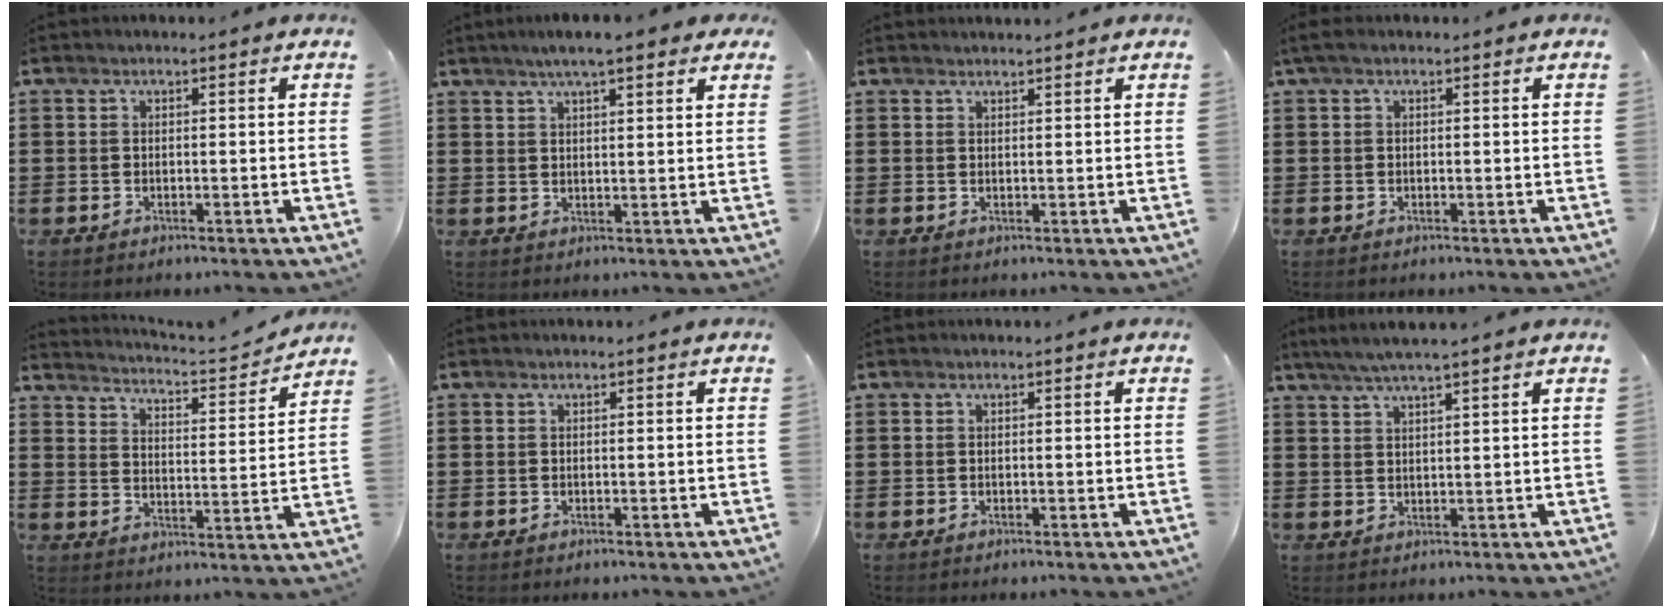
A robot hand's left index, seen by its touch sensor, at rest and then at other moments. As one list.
[{"total": 4.6, "force": [3.5, 0.4, 3.0], "torque": [-0.066, 0.004, 0.061]}, {"total": 1.1, "force": [1.1, -0.1, 0.1], "torque": [-0.004, -0.002, 0.022]}, {"total": 0.8, "force": [-0.1, 0.3, 0.8], "torque": [-0.014, 0.002, -0.002]}, {"total": 3.2, "force": [3.1, -0.3, 0.5], "torque": [-0.031, -0.030, 0.045]}, {"total": 0.0}, {"total": 0.0}, {"total": 3.4, "force": [2.8, -0.3, 1.9], "torque": [-0.042, -0.003, 0.051]}]